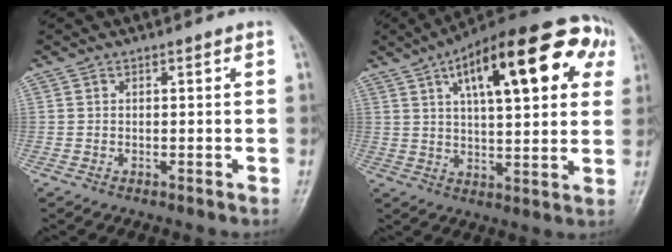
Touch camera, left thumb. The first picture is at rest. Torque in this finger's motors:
{"motor_torque": [1.56, 2.16, 1.68, -1.09, 0.17]}